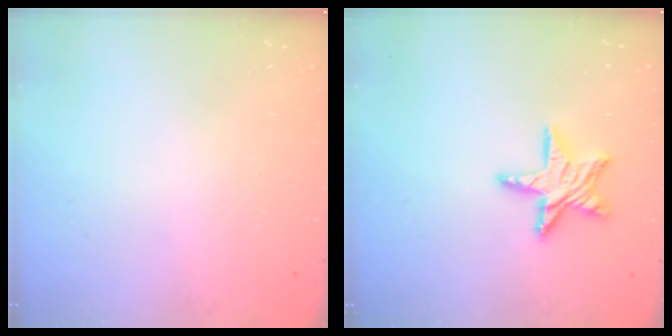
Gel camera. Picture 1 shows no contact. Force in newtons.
{"total": 11.1, "press": 11.1, "slide": 1.0}